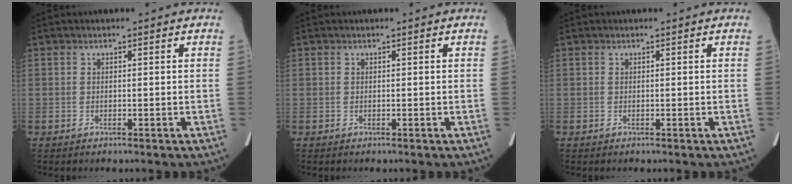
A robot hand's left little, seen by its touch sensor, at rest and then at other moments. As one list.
[{"total": 0.0}, {"total": 0.0}]